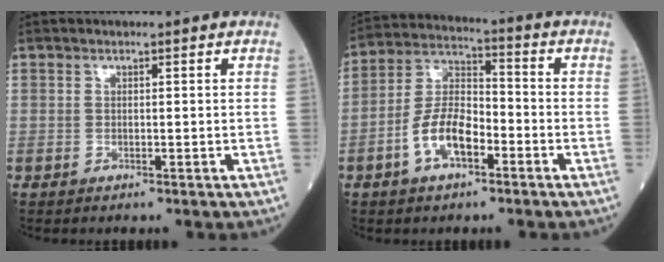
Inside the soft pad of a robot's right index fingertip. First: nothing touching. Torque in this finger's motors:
{"motor_torque": [1.15, -0.61, 0.65, 0.16]}